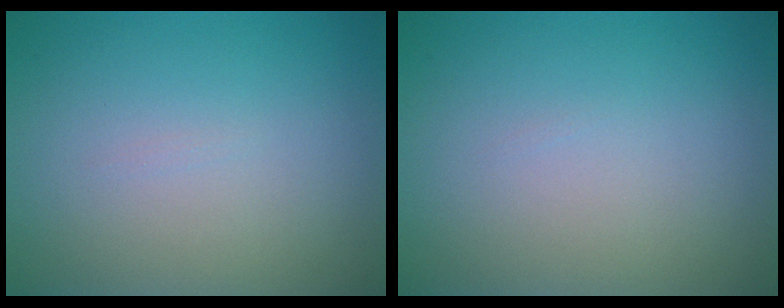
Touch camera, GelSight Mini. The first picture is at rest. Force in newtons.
{"total": 0.0}